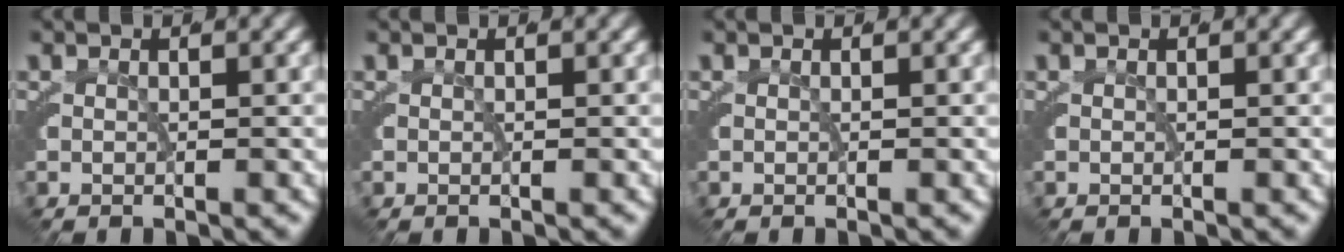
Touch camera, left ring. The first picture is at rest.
{"total": 0.0}
{"total": 0.0}
{"total": 0.0}